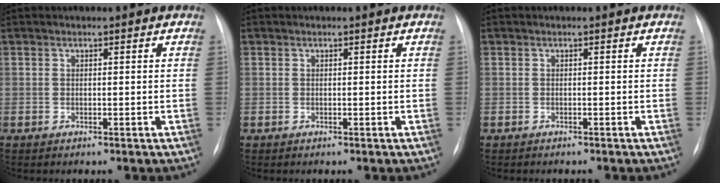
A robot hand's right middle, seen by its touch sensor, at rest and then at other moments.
{"total": 0.0}
{"total": 1.1, "force": [-1.0, 0.4, 0.3], "torque": [-0.005, -0.001, -0.012]}